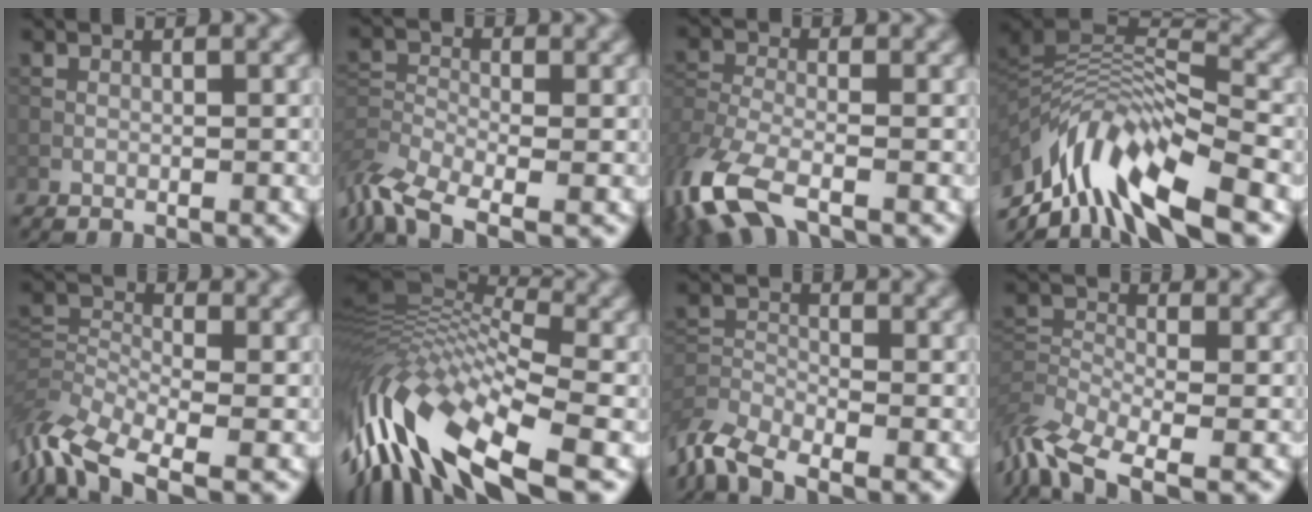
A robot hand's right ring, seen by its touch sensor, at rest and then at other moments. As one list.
[{"total": 6.9, "force": [-5.0, 2.4, 4.0], "torque": [-0.088, -0.013, -0.105]}, {"total": 9.3, "force": [-6.0, 3.7, 6.0], "torque": [-0.156, -0.030, -0.119]}, {"total": 11.9, "force": [-6.6, 4.1, 9.0], "torque": [-0.171, 0.017, -0.118]}, {"total": 8.6, "force": [-5.3, 3.8, 5.6], "torque": [-0.120, -0.010, -0.111]}, {"total": 14.5, "force": [-4.6, 5.8, 12.4], "torque": [-0.261, 0.019, -0.088]}, {"total": 6.2, "force": [-5.1, 2.0, 2.8], "torque": [-0.057, -0.017, -0.105]}, {"total": 7.8, "force": [-5.4, 3.1, 4.8], "torque": [-0.101, -0.008, -0.108]}]